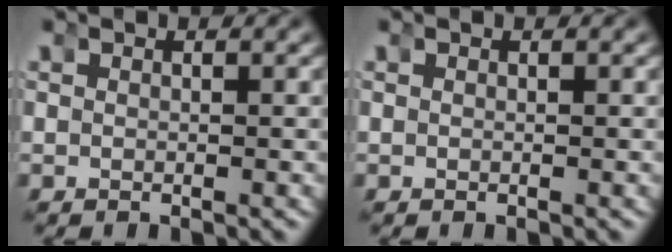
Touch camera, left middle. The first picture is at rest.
{"total": 0.0}